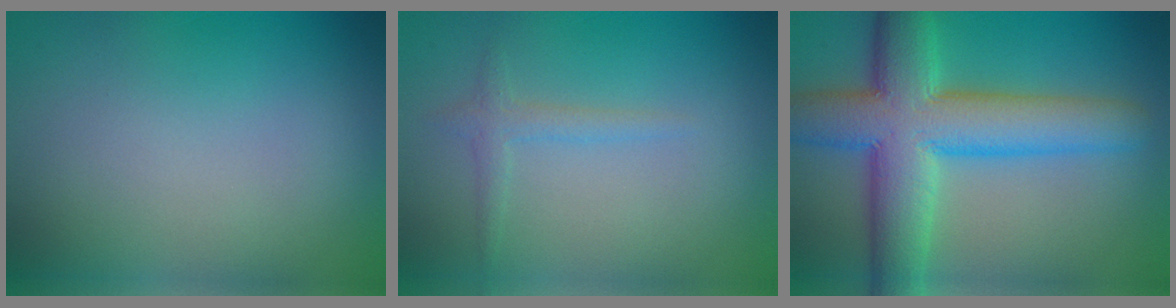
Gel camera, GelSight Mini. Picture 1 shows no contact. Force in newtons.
{"total": 1.5, "press": 1.4, "slide": 0.1}
{"total": 10.8, "press": 10.8, "slide": 0.4}